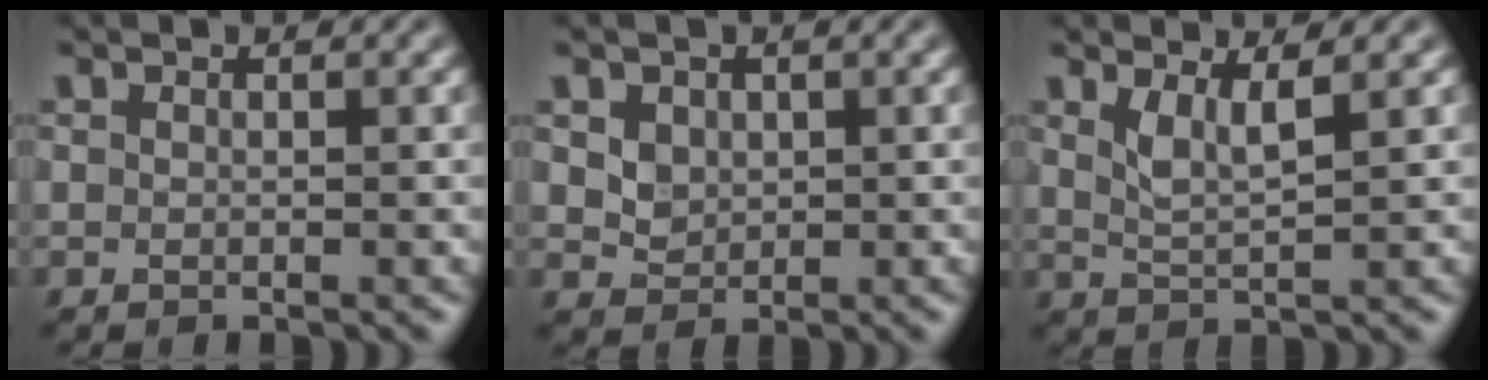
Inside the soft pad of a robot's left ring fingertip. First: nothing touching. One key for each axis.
{"total": 2.7, "fx": 1.2, "fy": 2.1, "fz": 1.2, "tx": -0.037, "ty": 0.000, "tz": 0.037}
{"total": 2.6, "fx": 1.3, "fy": 0.6, "fz": 2.1, "tx": -0.040, "ty": -0.007, "tz": 0.029}